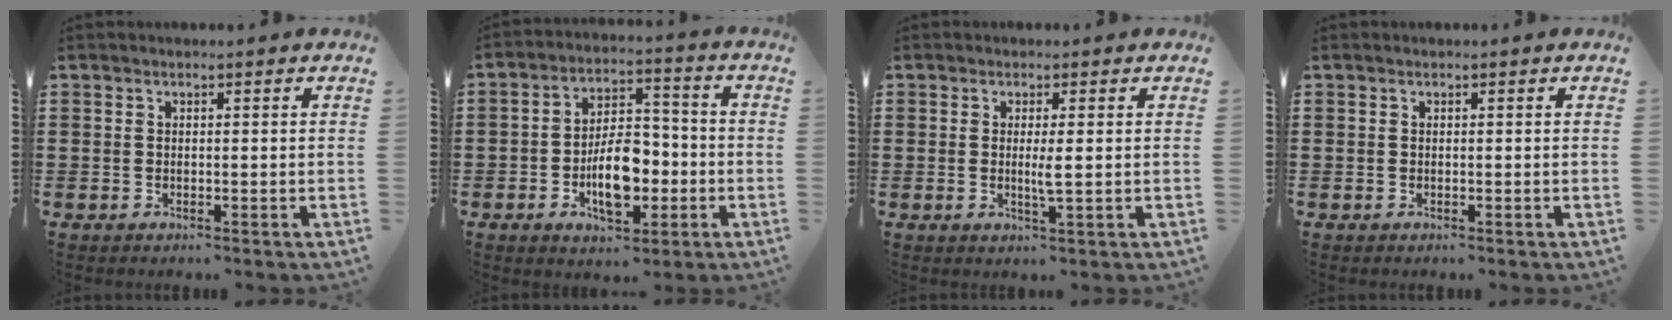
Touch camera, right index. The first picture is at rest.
{"total": 8.9, "force": [-2.6, 4.5, 7.3], "torque": [-0.124, 0.002, -0.050]}
{"total": 2.6, "force": [0.0, -0.1, 2.6], "torque": [-0.049, -0.007, -0.001]}
{"total": 0.0}